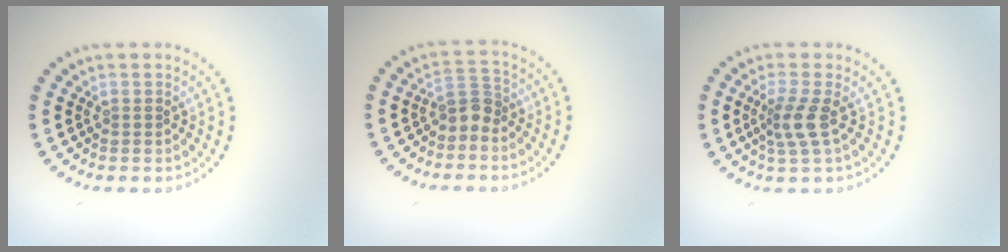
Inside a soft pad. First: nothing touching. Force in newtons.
{"total": 2.1, "press": 1.6, "slide": 1.4}
{"total": 2.4, "press": 1.8, "slide": 1.6}